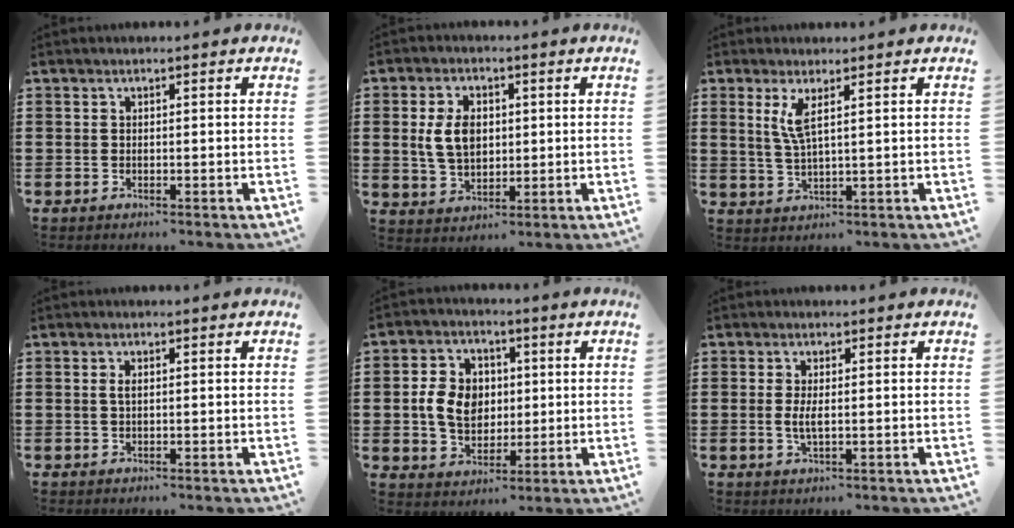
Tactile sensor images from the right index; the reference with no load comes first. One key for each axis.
{"total": 6.3, "fx": 0.8, "fy": 4.1, "fz": 4.8, "tx": -0.109, "ty": 0.005, "tz": 0.009}
{"total": 3.9, "fx": 1.7, "fy": 0.5, "fz": 3.5, "tx": -0.083, "ty": -0.005, "tz": 0.026}
{"total": 1.3, "fx": 0.2, "fy": 0.5, "fz": 1.2, "tx": -0.024, "ty": 0.003, "tz": 0.002}
{"total": 7.9, "fx": 0.3, "fy": 6.2, "fz": 4.9, "tx": -0.114, "ty": 0.011, "tz": 0.000}
{"total": 2.4, "fx": -0.1, "fy": 0.5, "fz": 2.3, "tx": -0.050, "ty": -0.007, "tz": -0.004}